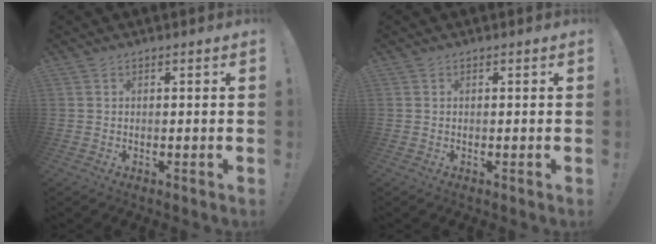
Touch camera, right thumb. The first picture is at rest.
{"total": 0.0}